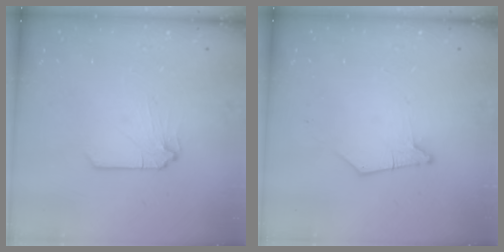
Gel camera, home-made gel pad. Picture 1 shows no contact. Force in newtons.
{"total": 1.8, "press": 1.7, "slide": 0.3}